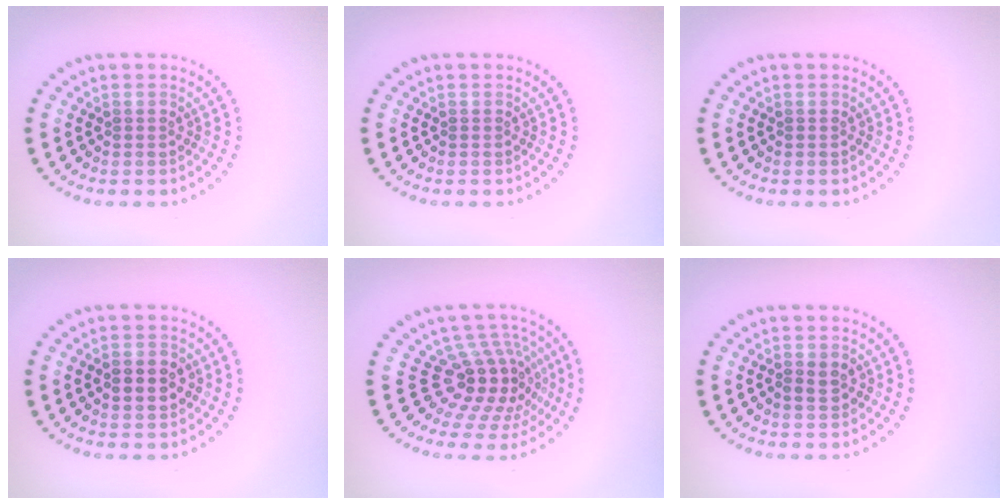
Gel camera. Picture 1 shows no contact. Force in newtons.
{"total": 0.0}
{"total": 0.0}
{"total": 2.6, "press": 2.6, "slide": 0.2}
{"total": 4.9, "press": 3.6, "slide": 3.4}
{"total": 1.5, "press": 1.5, "slide": 0.1}